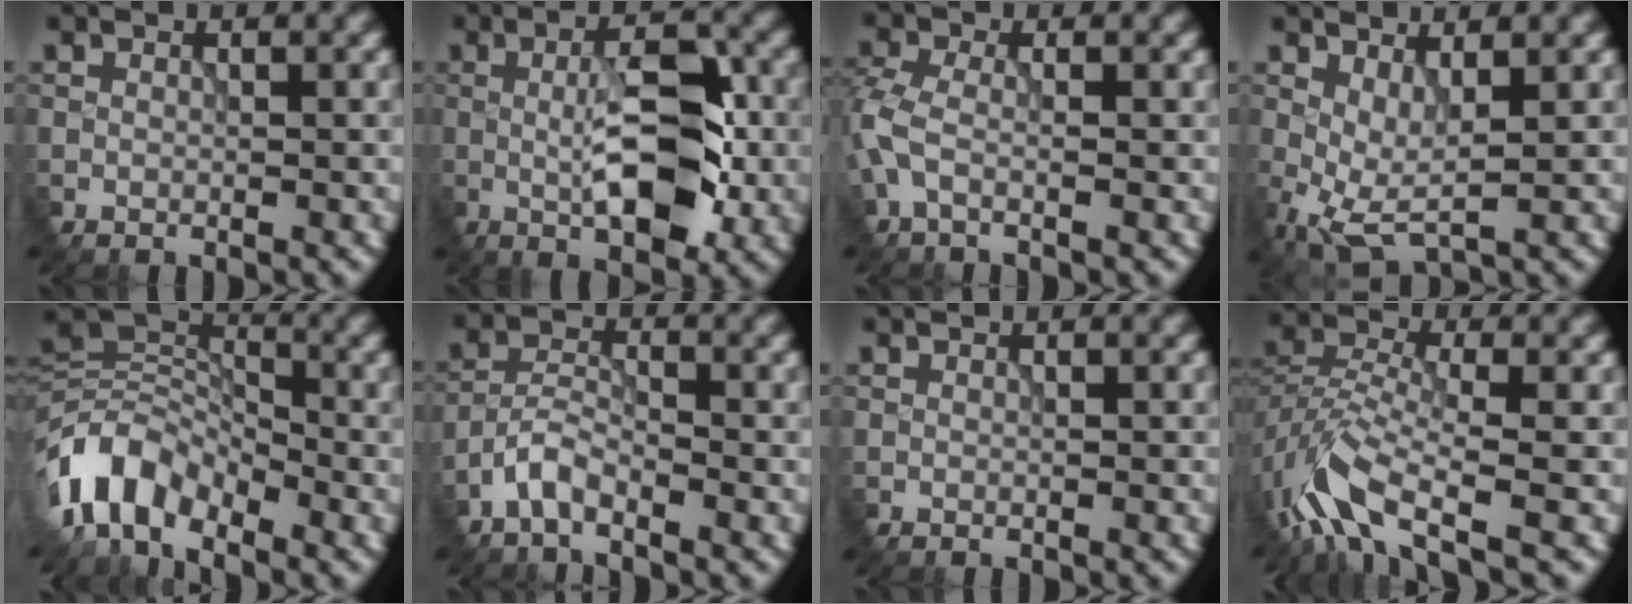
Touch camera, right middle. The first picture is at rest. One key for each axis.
{"total": 7.4, "fx": -0.7, "fy": 2.6, "fz": 6.9, "tx": -0.117, "ty": 0.001, "tz": -0.014}
{"total": 3.1, "fx": -0.9, "fy": 1.2, "fz": 2.7, "tx": -0.078, "ty": -0.001, "tz": -0.031}
{"total": 4.2, "fx": 0.4, "fy": 1.7, "fz": 3.8, "tx": -0.086, "ty": -0.010, "tz": 0.010}
{"total": 7.0, "fx": -4.3, "fy": 3.7, "fz": 4.1, "tx": -0.073, "ty": 0.004, "tz": -0.095}
{"total": 2.8, "fx": -2.1, "fy": 0.9, "fz": 1.7, "tx": -0.037, "ty": 0.008, "tz": -0.049}
{"total": 0.0}
{"total": 6.3, "fx": -3.7, "fy": 2.5, "fz": 4.5, "tx": -0.088, "ty": -0.002, "tz": -0.087}